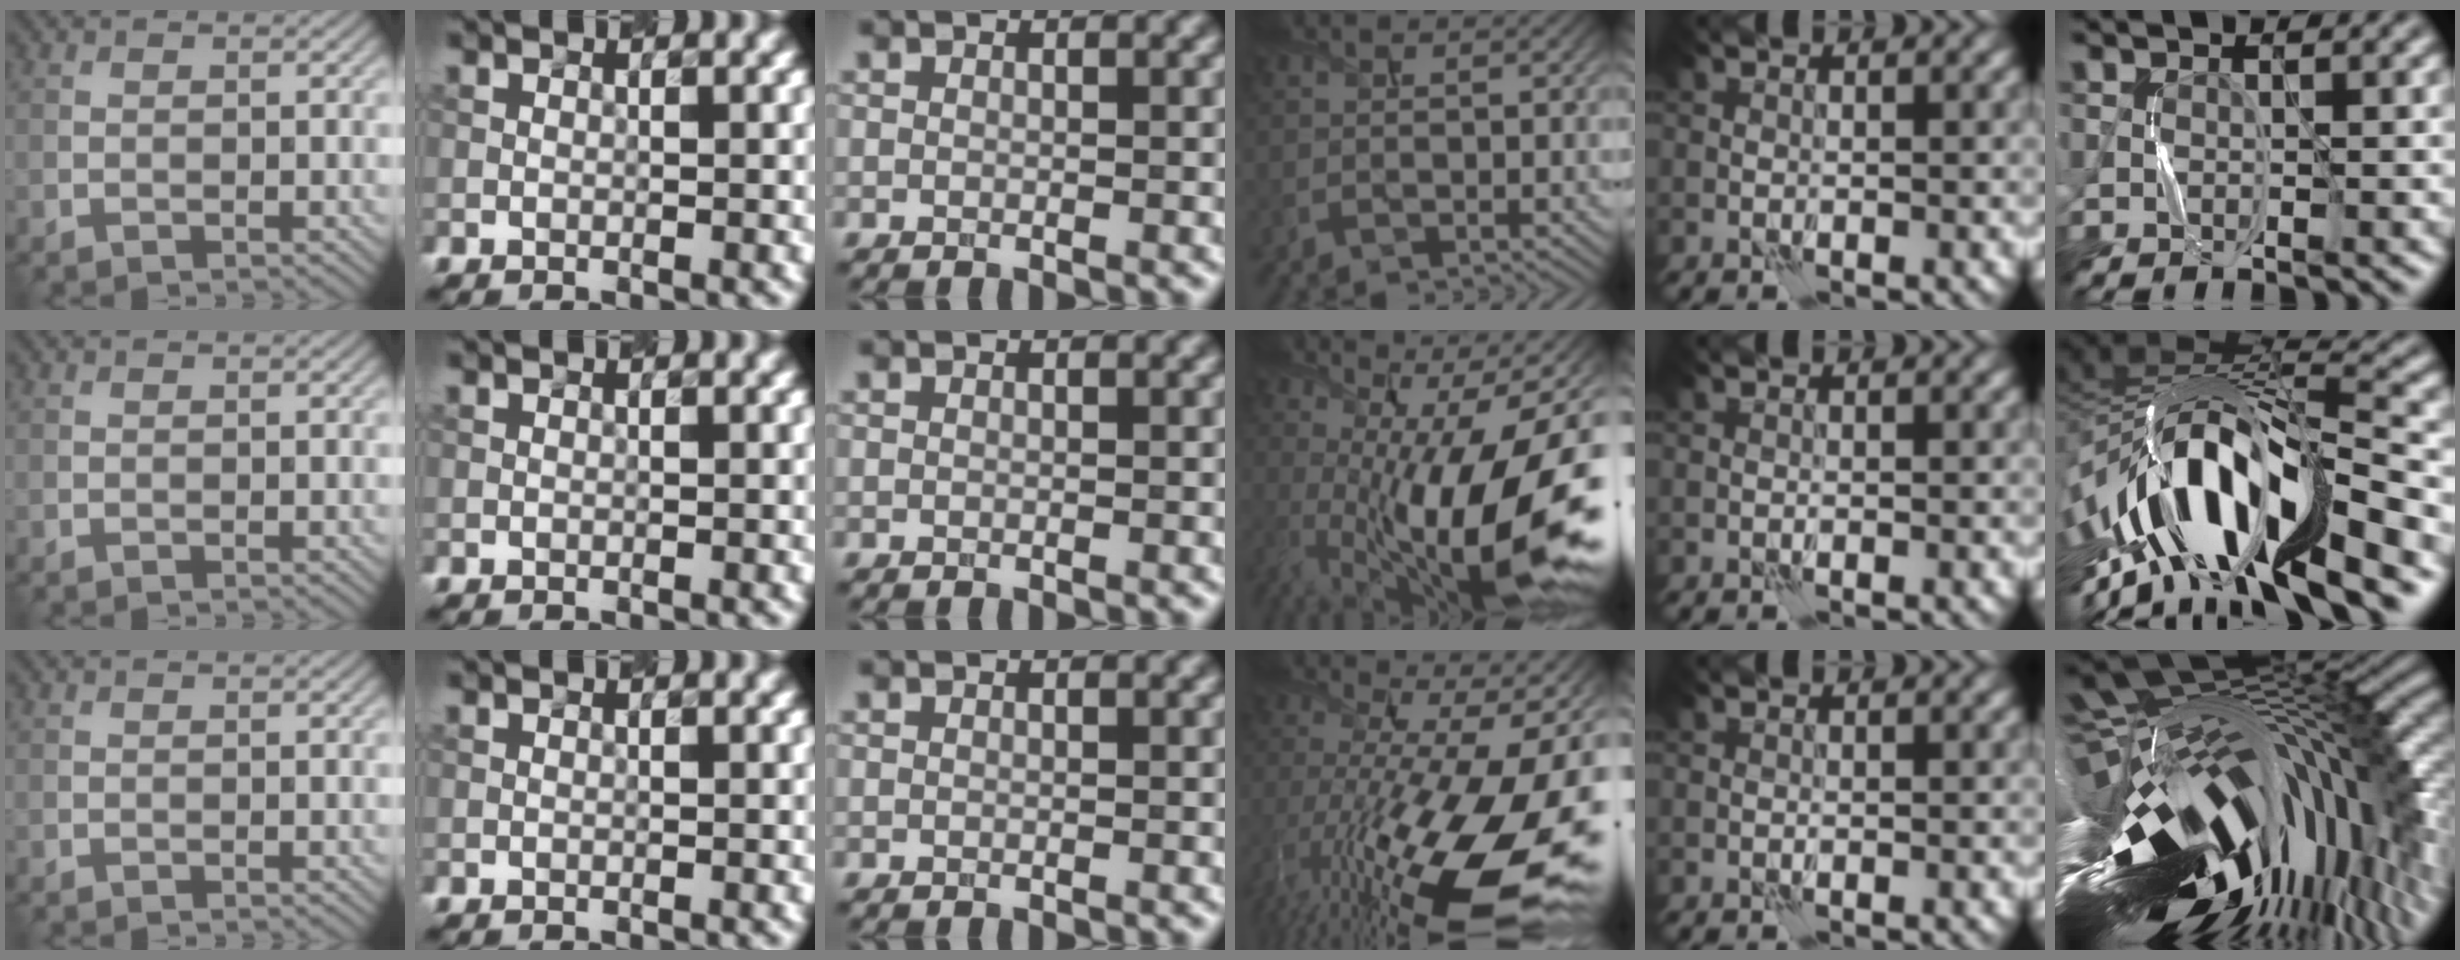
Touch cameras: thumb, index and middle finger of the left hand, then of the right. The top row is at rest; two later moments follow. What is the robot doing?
{"motion": "press", "object": "grip strengthener"}